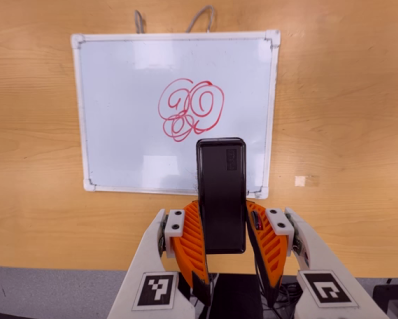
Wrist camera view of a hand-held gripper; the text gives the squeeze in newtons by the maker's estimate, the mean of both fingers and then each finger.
{"total": 4.7, "left": 3.3, "right": 6.1}